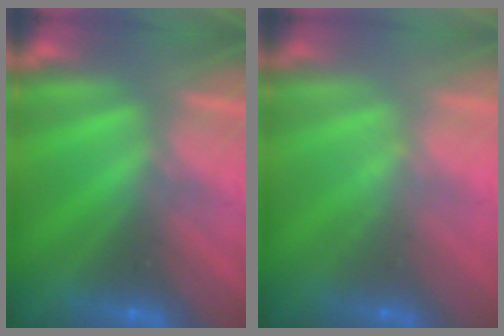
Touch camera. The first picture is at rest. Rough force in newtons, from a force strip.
{"total": 1.8}